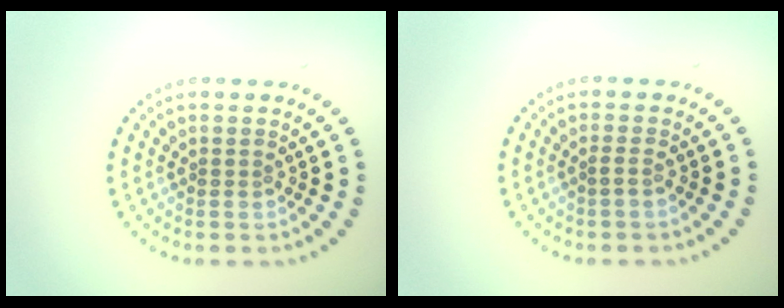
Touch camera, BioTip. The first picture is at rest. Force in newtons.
{"total": 0.5, "press": 0.2, "slide": 0.5}